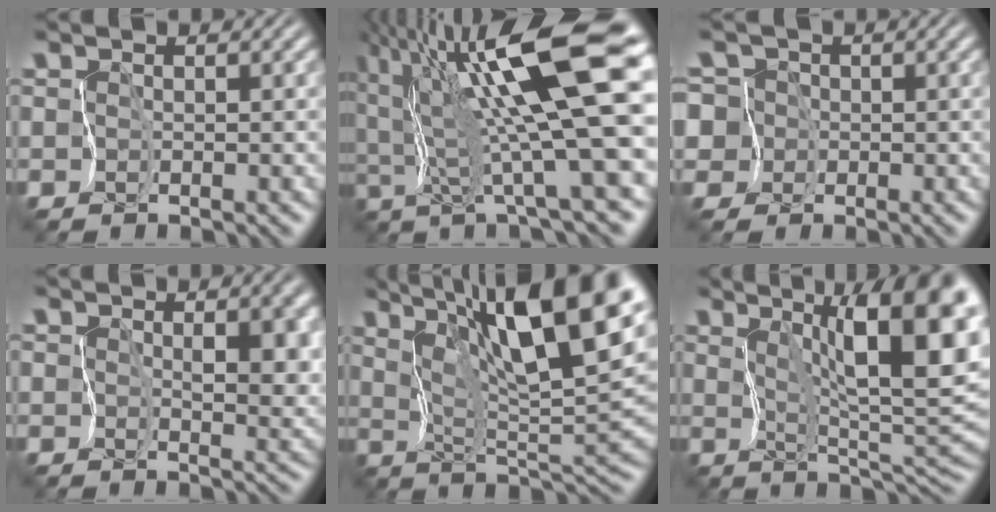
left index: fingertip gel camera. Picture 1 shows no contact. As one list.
[{"total": 14.2, "force": [4.3, 1.6, 13.4], "torque": [-0.234, 0.009, 0.076]}, {"total": 7.3, "force": [0.6, 6.8, 2.7], "torque": [-0.063, 0.032, -0.036]}, {"total": 5.7, "force": [1.0, 3.2, 4.7], "torque": [-0.066, -0.015, 0.021]}, {"total": 14.1, "force": [8.0, 2.9, 11.2], "torque": [-0.171, 0.008, 0.125]}, {"total": 12.2, "force": [4.5, 2.8, 11.0], "torque": [-0.153, 0.006, 0.068]}]